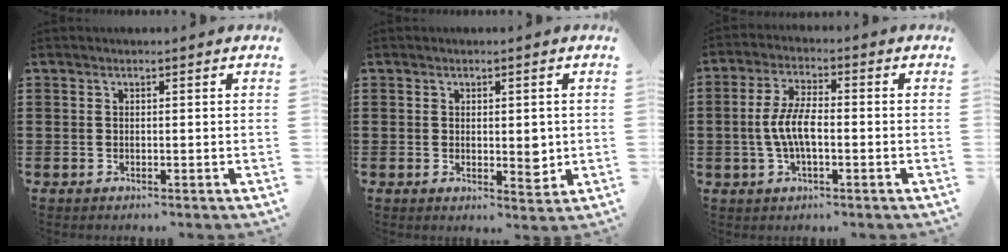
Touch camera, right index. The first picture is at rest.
{"total": 3.5, "force": [0.1, 1.8, 3.0], "torque": [-0.041, 0.000, -0.002]}
{"total": 6.2, "force": [-0.9, 2.3, 5.6], "torque": [-0.135, -0.005, -0.026]}